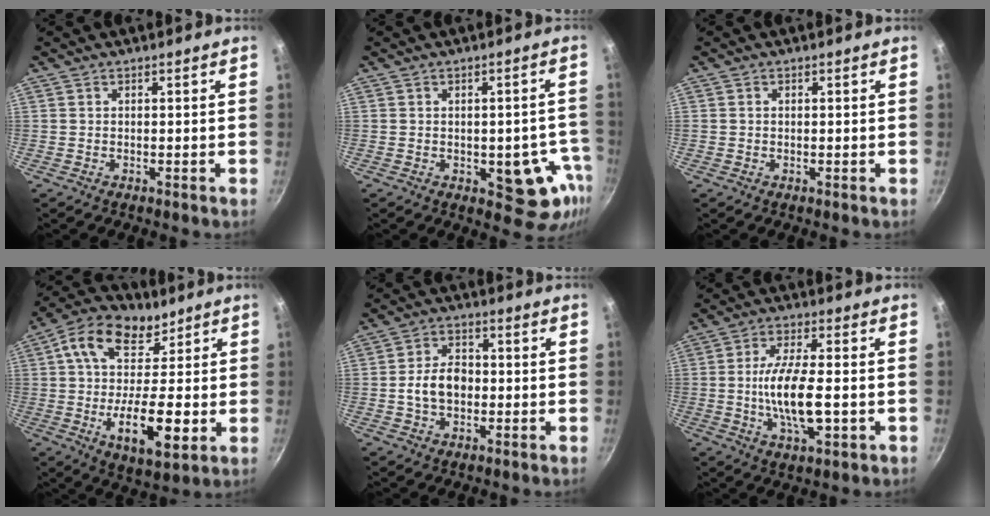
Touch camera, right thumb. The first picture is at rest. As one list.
[{"total": 9.8, "force": [-2.7, 5.4, 7.8], "torque": [-0.034, 0.009, -0.031]}, {"total": 0.6, "force": [0.1, 0.5, 0.2], "torque": [-0.002, 0.003, 0.001]}, {"total": 18.9, "force": [2.5, 11.8, 14.6], "torque": [-0.212, -0.005, 0.033]}, {"total": 7.2, "force": [-0.9, 5.1, 5.0], "torque": [-0.069, 0.019, -0.020]}, {"total": 11.8, "force": [-1.7, 4.2, 10.9], "torque": [-0.196, 0.008, -0.034]}]